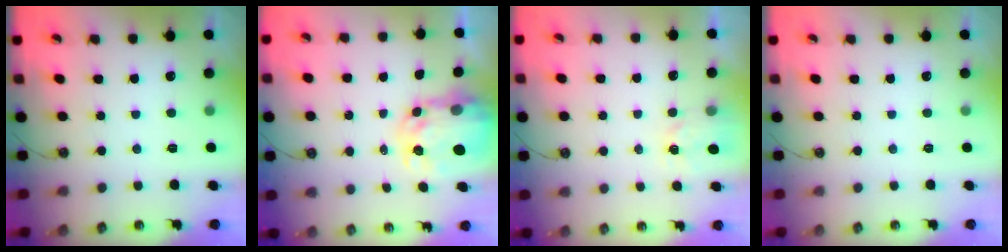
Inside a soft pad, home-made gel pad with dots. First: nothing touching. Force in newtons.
{"total": 6.7, "press": 6.7, "slide": 0.6}
{"total": 3.0, "press": 3.0, "slide": 0.3}
{"total": 0.0}